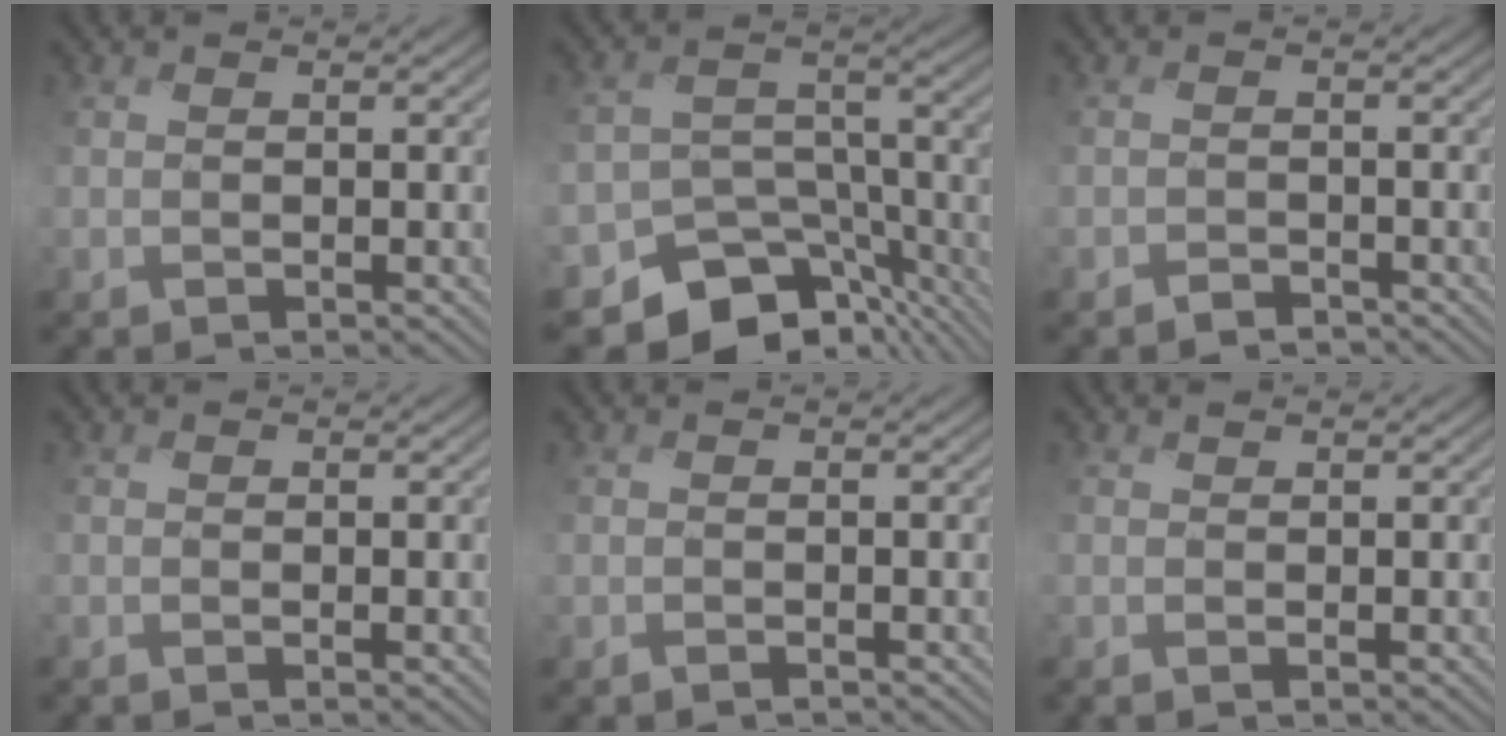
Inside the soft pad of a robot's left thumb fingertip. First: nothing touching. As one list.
[{"total": 11.0, "force": [-8.1, 6.2, 4.1], "torque": [-0.073, -0.016, -0.121]}, {"total": 1.9, "force": [-1.7, 0.7, 0.3], "torque": [0.000, 0.001, -0.037]}, {"total": 0.0}, {"total": 0.6, "force": [-0.5, 0.1, 0.0], "torque": [0.004, -0.002, -0.013]}, {"total": 0.5, "force": [0.4, -0.2, 0.2], "torque": [-0.005, 0.003, 0.011]}]